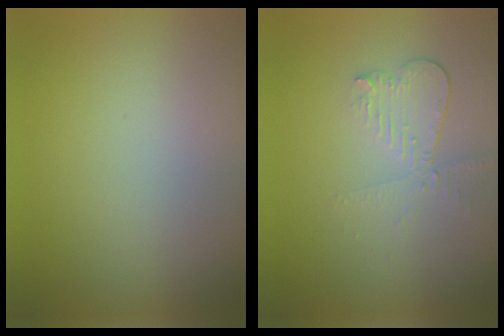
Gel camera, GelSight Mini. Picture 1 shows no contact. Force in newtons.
{"total": 3.0, "press": 2.6, "slide": 1.5}